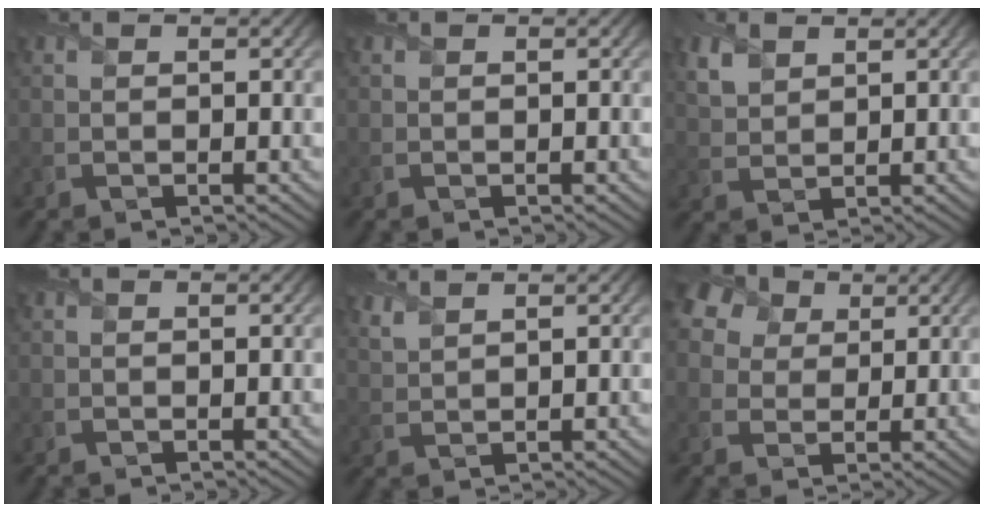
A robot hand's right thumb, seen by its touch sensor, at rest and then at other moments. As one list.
[{"total": 0.0}, {"total": 3.5, "force": [2.1, 2.1, 1.8], "torque": [-0.053, 0.000, 0.048]}, {"total": 0.0}, {"total": 2.8, "force": [2.5, 0.6, 1.2], "torque": [-0.027, 0.006, 0.051]}, {"total": 8.0, "force": [4.3, 5.4, 4.0], "torque": [-0.127, 0.032, 0.061]}]